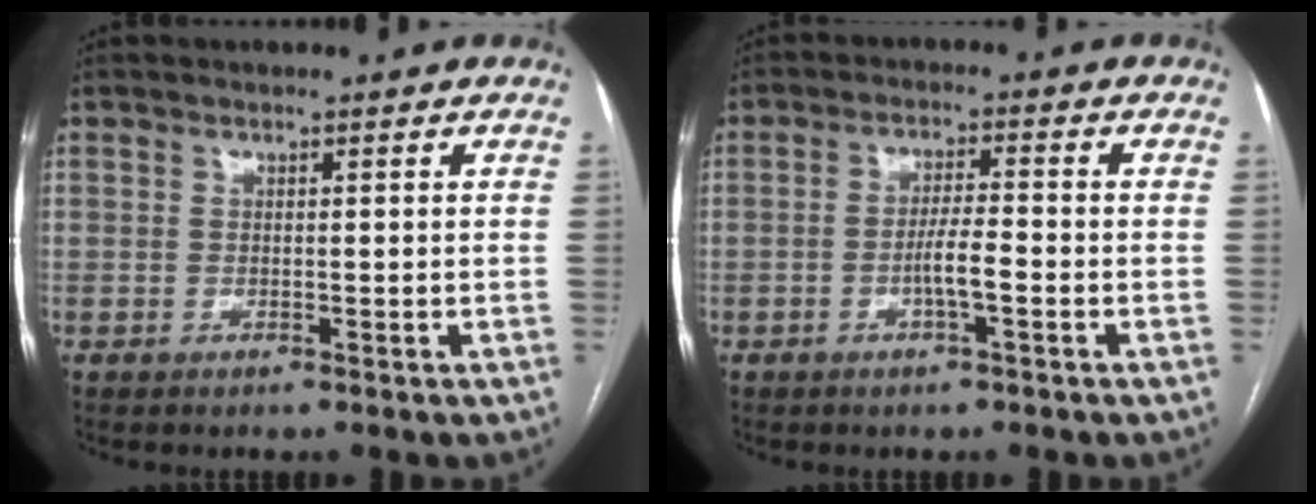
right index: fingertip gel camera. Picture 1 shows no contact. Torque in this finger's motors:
{"motor_torque": [0.69, -0.39, 0.44, 0.10]}